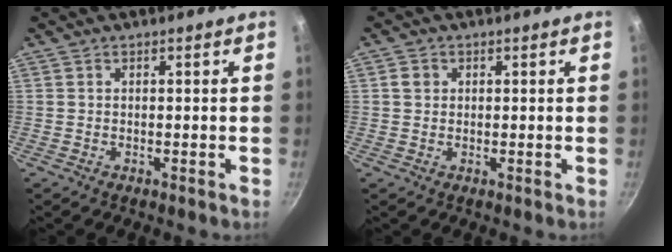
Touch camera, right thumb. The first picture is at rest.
{"total": 1.9, "force": [0.4, 1.7, 0.7], "torque": [-0.006, 0.007, 0.005]}